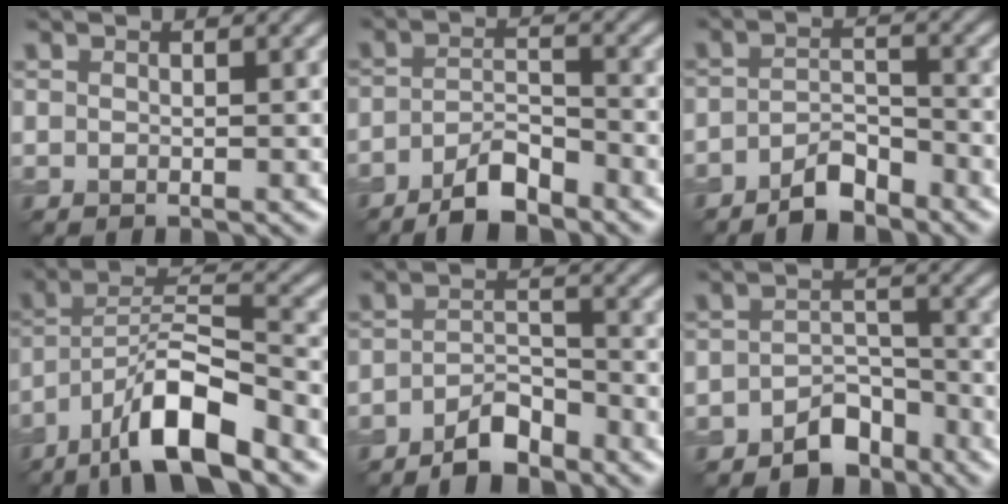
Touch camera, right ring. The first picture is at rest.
{"total": 4.8, "force": [-3.5, 1.4, 2.9], "torque": [-0.053, 0.001, -0.067]}
{"total": 3.6, "force": [-2.8, 1.2, 1.9], "torque": [-0.031, 0.009, -0.055]}
{"total": 9.6, "force": [-6.0, 2.6, 7.0], "torque": [-0.118, 0.018, -0.108]}
{"total": 4.0, "force": [-3.0, 1.4, 2.2], "torque": [-0.034, 0.008, -0.059]}
{"total": 4.2, "force": [-3.0, 2.4, 1.7], "torque": [-0.015, 0.007, -0.053]}